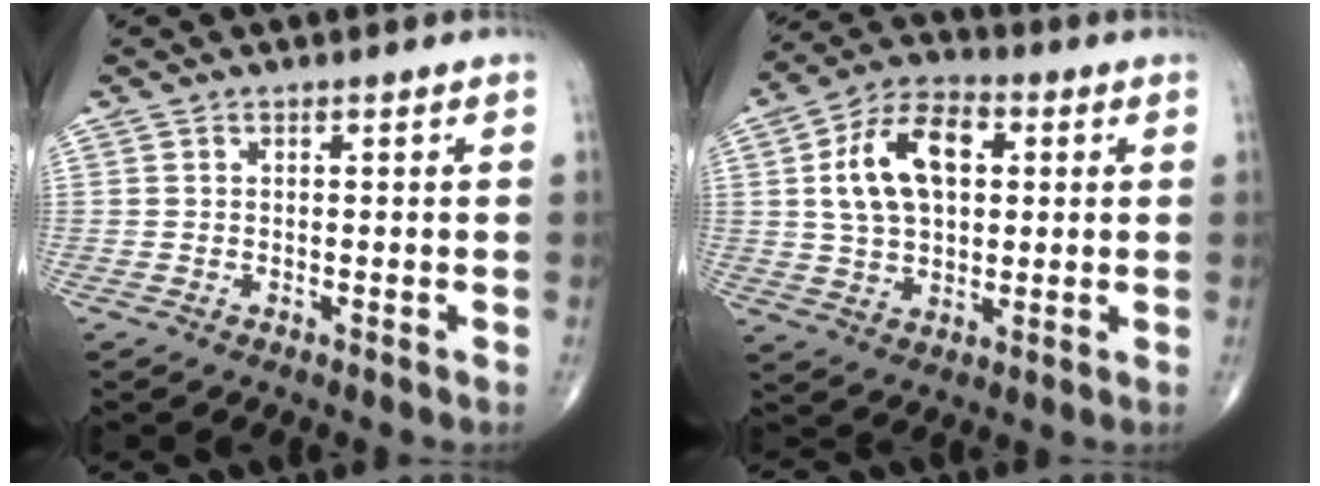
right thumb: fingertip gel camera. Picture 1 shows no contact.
{"total": 14.2, "force": [2.9, 8.9, 10.8], "torque": [-0.176, 0.013, 0.047]}